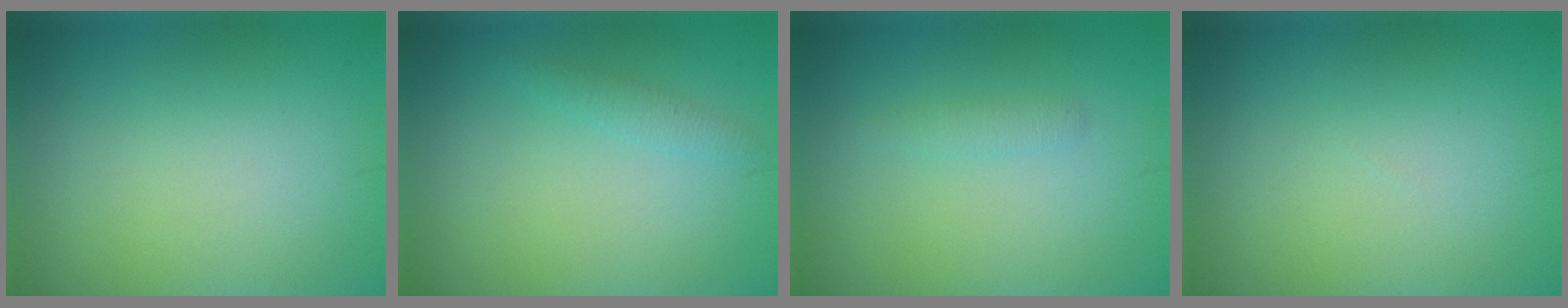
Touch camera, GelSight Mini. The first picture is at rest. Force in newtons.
{"total": 1.1, "press": 1.1, "slide": 0.1}
{"total": 0.9, "press": 0.9, "slide": 0.0}
{"total": 0.0}